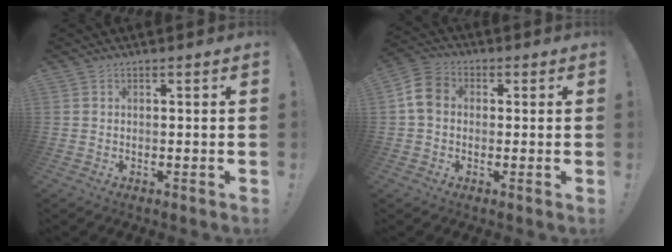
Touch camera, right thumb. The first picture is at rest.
{"total": 8.0, "force": [0.5, 6.3, 4.9], "torque": [-0.087, 0.015, 0.015]}